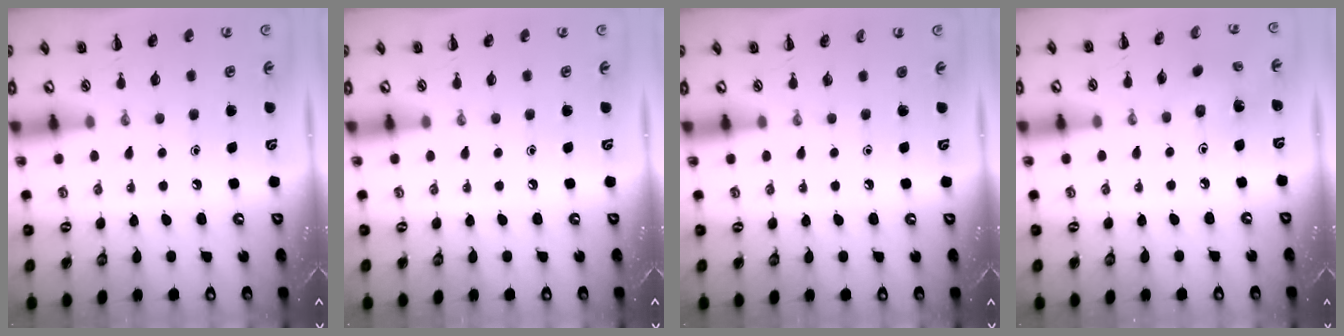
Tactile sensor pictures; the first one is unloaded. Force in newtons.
{"total": 0.0}
{"total": 0.0}
{"total": 1.8, "press": 1.7, "slide": 0.7}